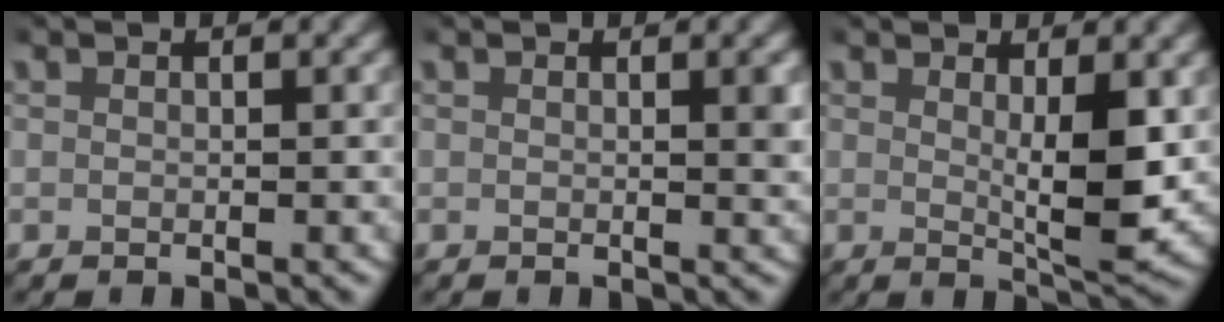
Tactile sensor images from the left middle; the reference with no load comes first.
{"total": 0.8, "force": [0.3, 0.0, 0.7], "torque": [-0.002, -0.003, 0.006]}
{"total": 4.2, "force": [1.1, 0.8, 4.0], "torque": [-0.065, -0.019, 0.021]}